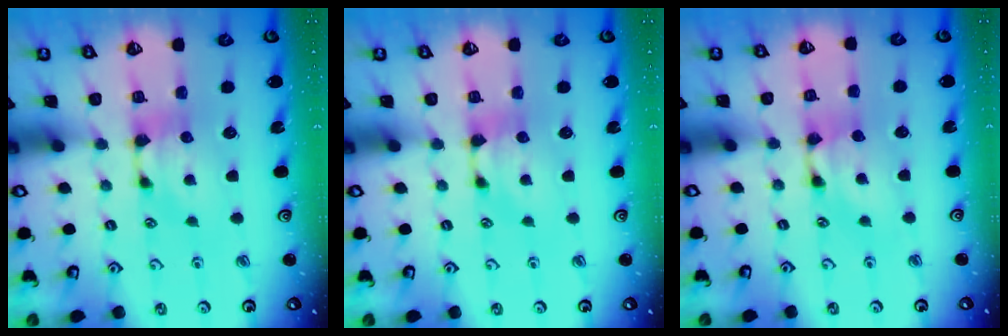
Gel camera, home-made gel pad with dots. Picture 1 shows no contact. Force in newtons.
{"total": 0.0}
{"total": 1.6, "press": 1.5, "slide": 0.1}